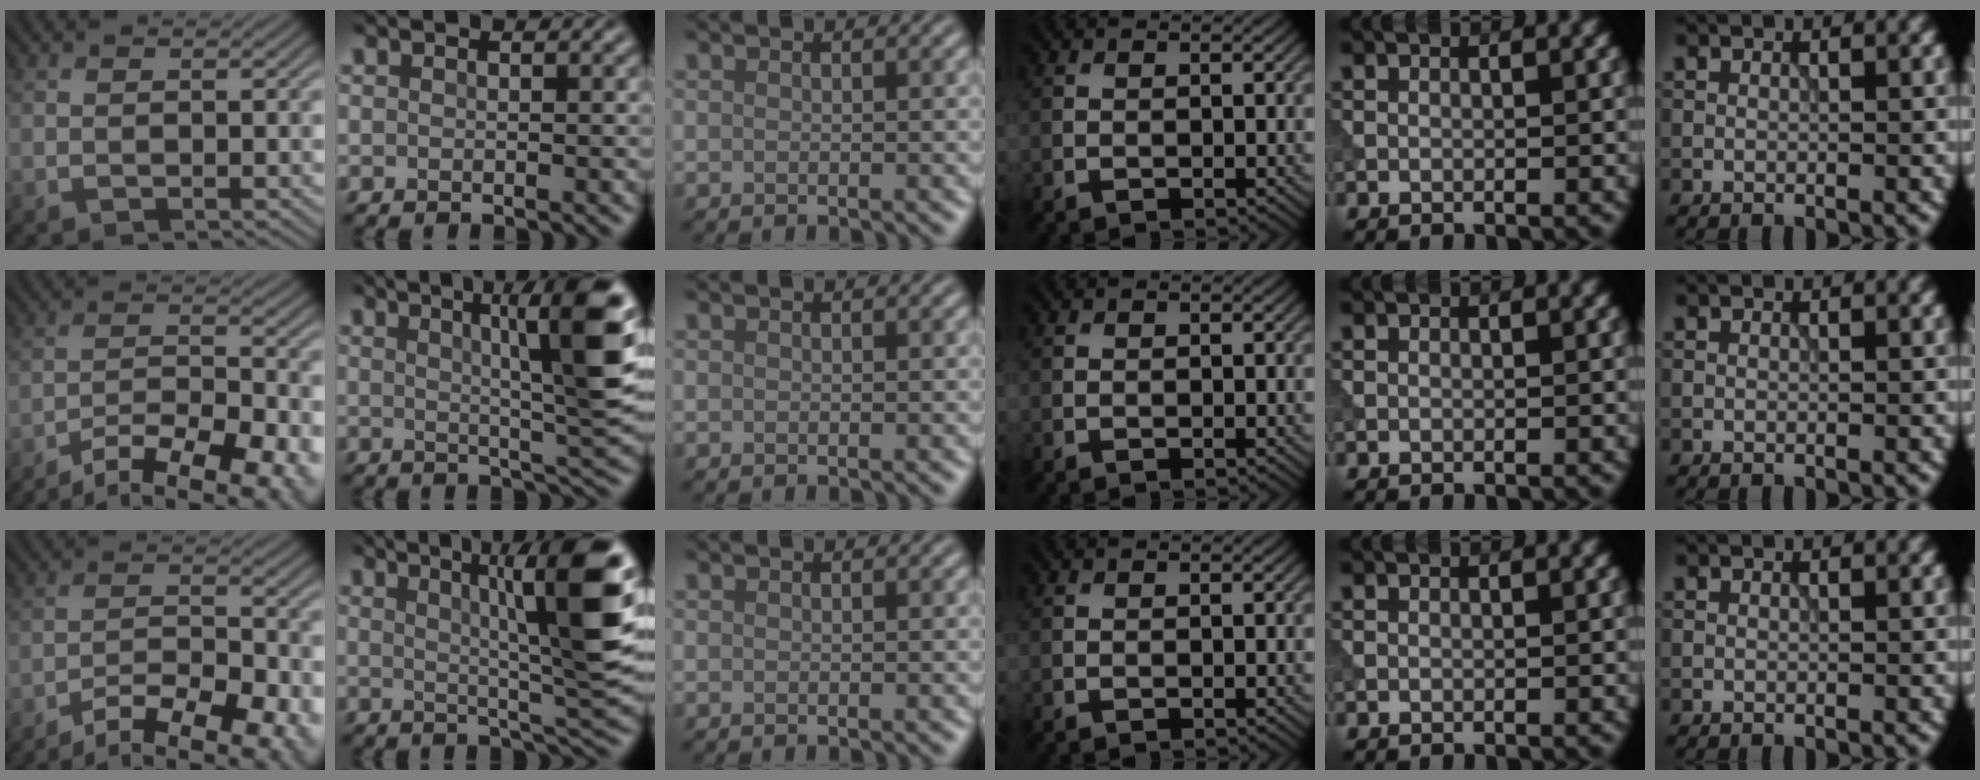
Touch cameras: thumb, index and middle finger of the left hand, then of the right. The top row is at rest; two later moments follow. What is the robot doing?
{"motion": "extract", "object": "tissue"}